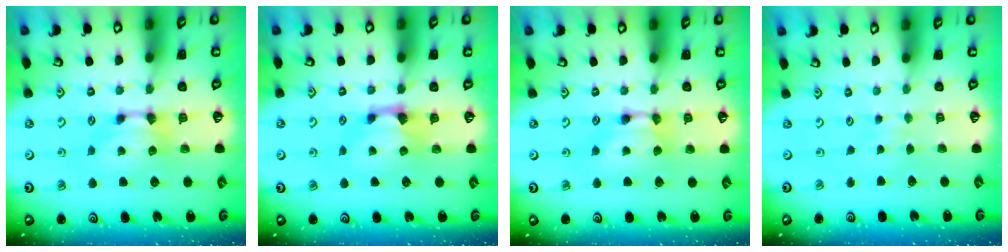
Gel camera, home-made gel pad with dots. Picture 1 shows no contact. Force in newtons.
{"total": 0.7, "press": 0.2, "slide": 0.7}
{"total": 1.5, "press": 1.5, "slide": 0.2}
{"total": 3.5, "press": 3.5, "slide": 0.3}